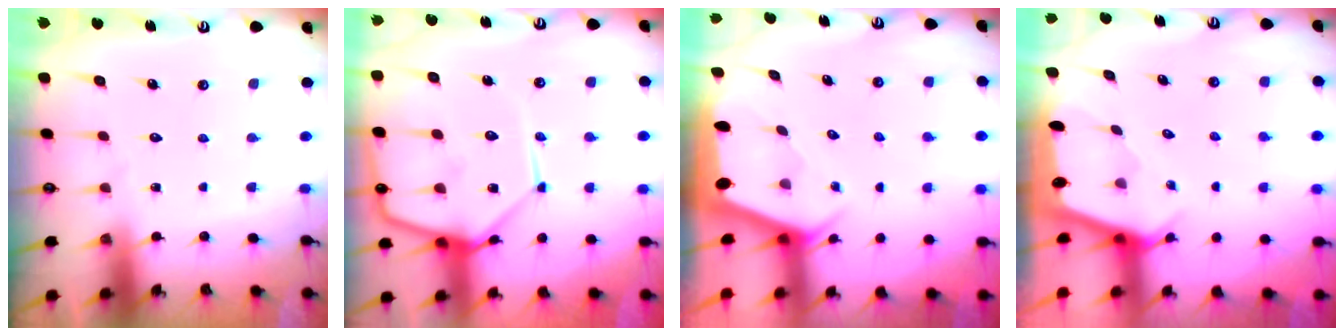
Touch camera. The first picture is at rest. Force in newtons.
{"total": 14.7, "press": 14.6, "slide": 1.2}
{"total": 1.9, "press": 1.9, "slide": 0.3}
{"total": 2.1, "press": 2.1, "slide": 0.1}